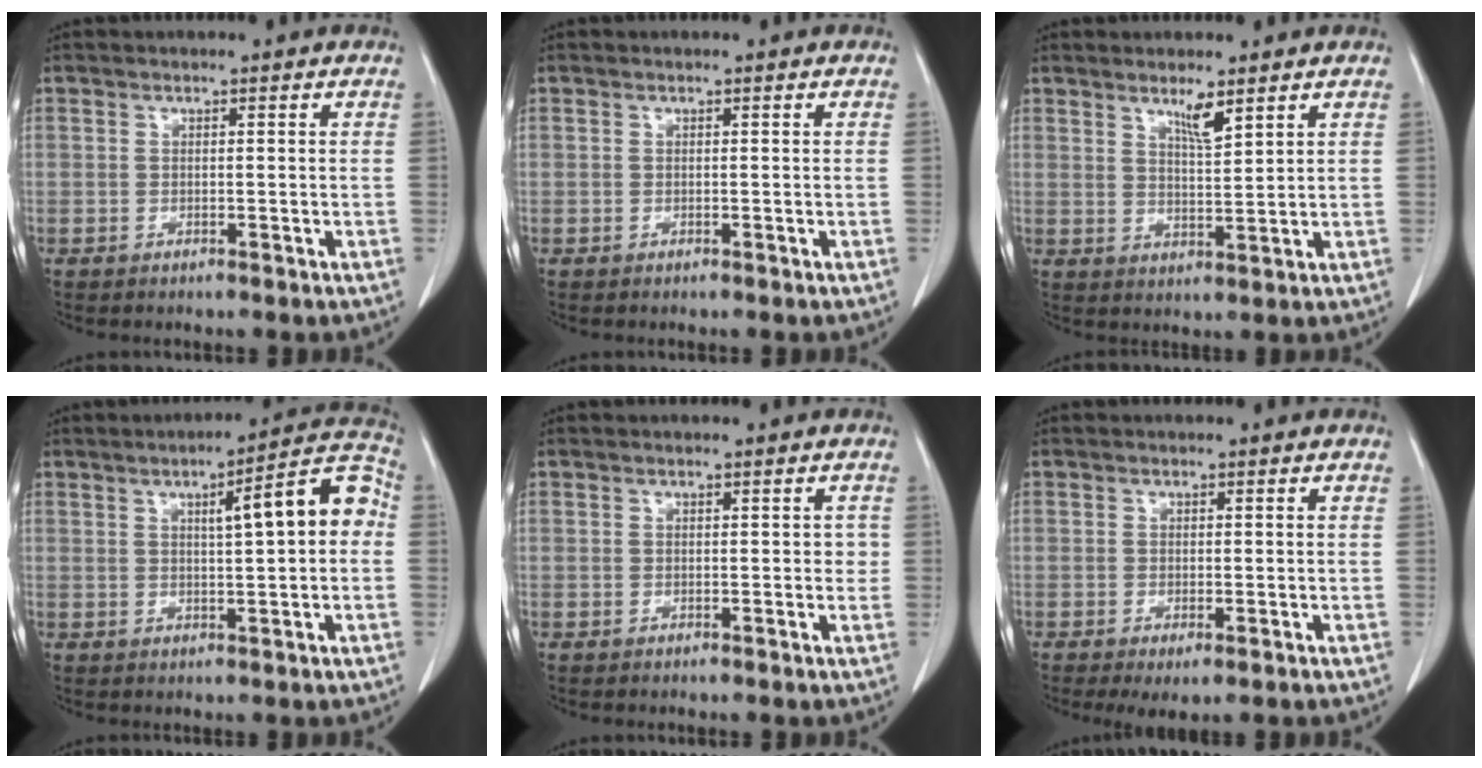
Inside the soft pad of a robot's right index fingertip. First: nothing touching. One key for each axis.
{"total": 0.0}
{"total": 3.8, "fx": 2.7, "fy": 0.3, "fz": 2.7, "tx": -0.051, "ty": -0.008, "tz": 0.049}
{"total": 9.9, "fx": 1.5, "fy": 1.5, "fz": 9.6, "tx": -0.126, "ty": 0.028, "tz": 0.015}
{"total": 1.3, "fx": 0.2, "fy": 0.8, "fz": 1.0, "tx": -0.009, "ty": 0.006, "tz": 0.002}
{"total": 2.6, "fx": -1.2, "fy": 0.7, "fz": 2.1, "tx": -0.032, "ty": -0.009, "tz": -0.014}